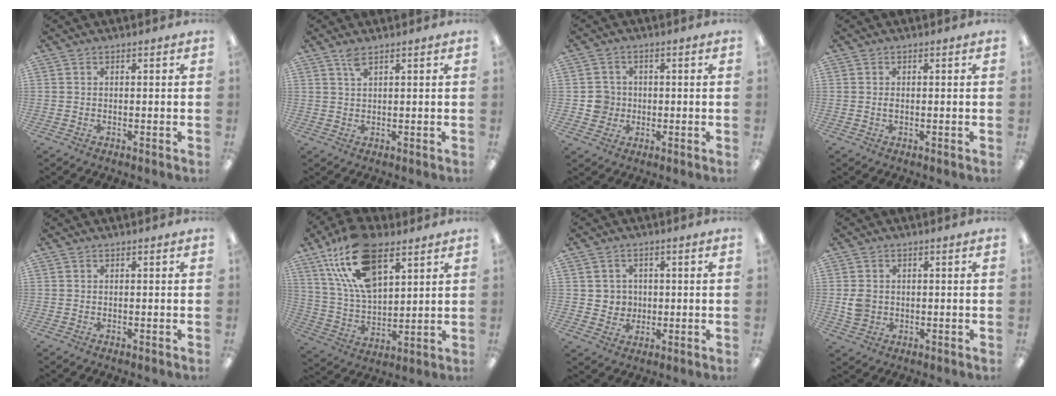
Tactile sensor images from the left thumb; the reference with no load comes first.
{"total": 2.4, "force": [1.7, 0.6, 1.6], "torque": [-0.038, 0.003, 0.031]}
{"total": 4.6, "force": [-0.2, 4.6, 0.6], "torque": [-0.005, 0.006, -0.006]}
{"total": 0.6, "force": [0.0, 0.3, 0.5], "torque": [-0.012, 0.002, 0.000]}
{"total": 0.0}
{"total": 20.4, "force": [11.6, 10.4, 13.1], "torque": [-0.267, -0.040, 0.204]}
{"total": 4.1, "force": [1.2, 4.0, 0.0], "torque": [-0.001, 0.001, 0.018]}
{"total": 4.0, "force": [0.1, 3.6, 1.9], "torque": [-0.028, 0.005, 0.004]}